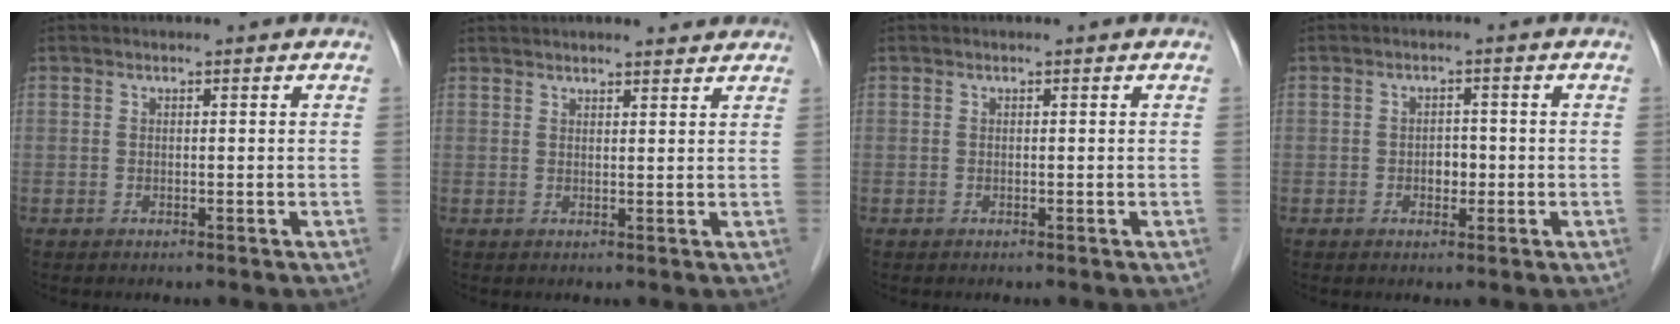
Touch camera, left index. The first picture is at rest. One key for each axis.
{"total": 7.2, "fx": 6.7, "fy": 1.2, "fz": 2.4, "tx": -0.031, "ty": 0.024, "tz": 0.083}
{"total": 0.0}
{"total": 2.1, "fx": -0.5, "fy": 1.4, "fz": 1.5, "tx": -0.021, "ty": 0.005, "tz": -0.006}